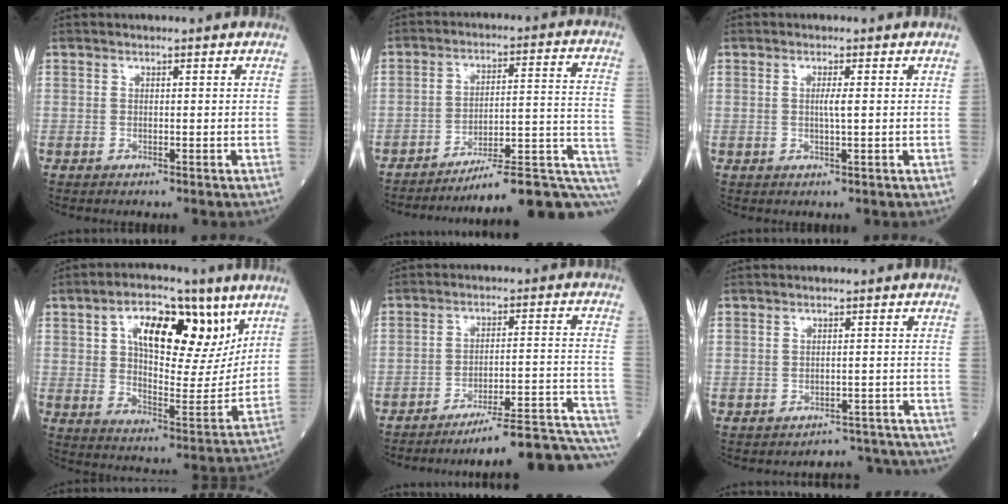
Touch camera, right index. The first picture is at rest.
{"total": 18.3, "force": [-14.8, 0.5, 10.7], "torque": [-0.078, 0.033, -0.205]}
{"total": 1.6, "force": [0.3, -0.1, 1.6], "torque": [-0.034, 0.000, 0.006]}
{"total": 17.7, "force": [8.0, 7.6, 13.8], "torque": [-0.216, 0.013, 0.135]}
{"total": 18.3, "force": [-15.6, -0.4, 9.5], "torque": [-0.058, 0.023, -0.213]}
{"total": 9.3, "force": [-9.1, 1.5, -1.1], "torque": [0.034, 0.040, -0.094]}